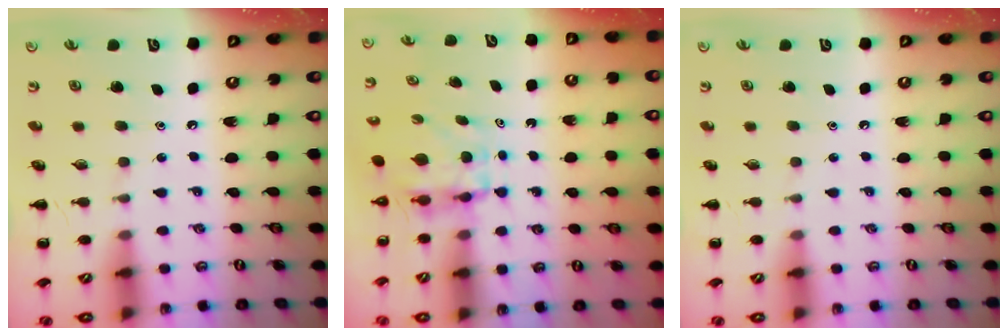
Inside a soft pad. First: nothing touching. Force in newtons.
{"total": 3.9, "press": 3.9, "slide": 0.3}
{"total": 0.0}